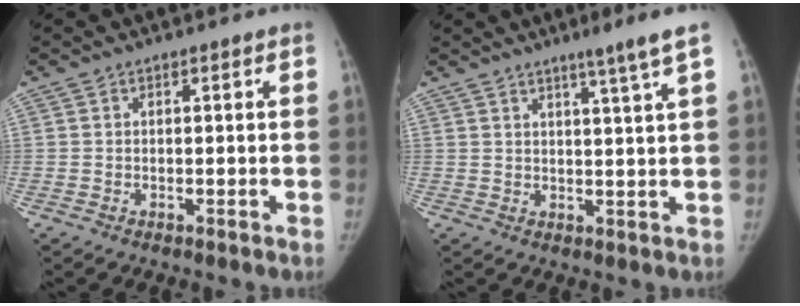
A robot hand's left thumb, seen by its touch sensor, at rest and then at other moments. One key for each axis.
{"total": 5.4, "fx": 3.4, "fy": -1.1, "fz": 4.0, "tx": -0.061, "ty": -0.024, "tz": 0.053}